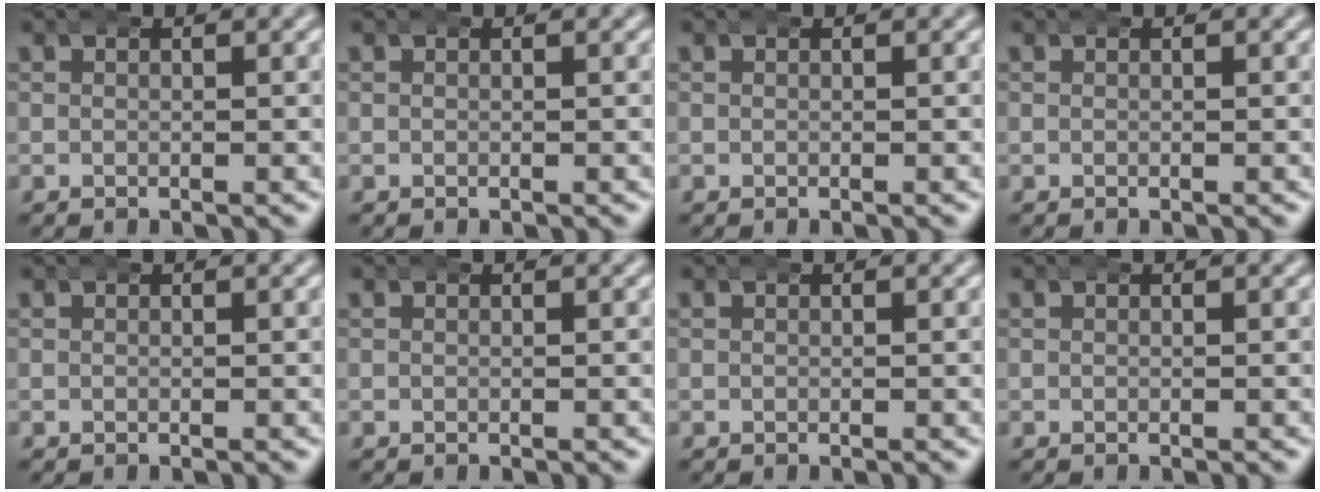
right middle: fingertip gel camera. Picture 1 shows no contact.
{"total": 0.0}
{"total": 0.0}
{"total": 0.0}
{"total": 0.0}
{"total": 0.0}
{"total": 0.0}
{"total": 0.0}